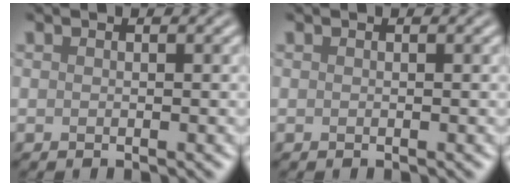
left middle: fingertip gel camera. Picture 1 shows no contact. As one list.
[{"total": 0.0}]